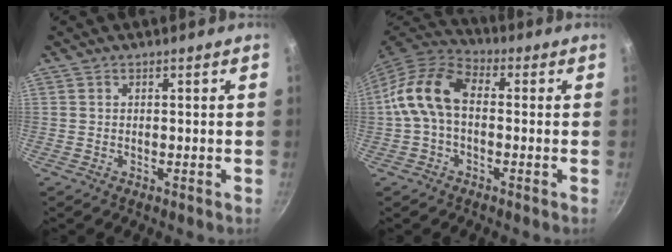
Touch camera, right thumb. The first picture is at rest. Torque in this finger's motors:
{"motor_torque": [0.48, 1.27, 0.91, -0.65, 0.16]}